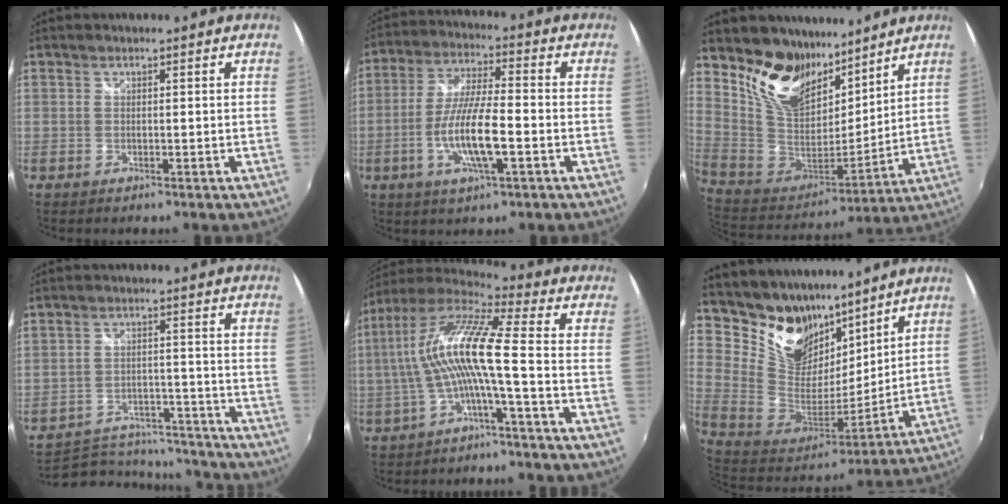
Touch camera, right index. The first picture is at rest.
{"total": 11.5, "force": [-3.6, 2.1, 10.7], "torque": [-0.215, -0.006, -0.067]}
{"total": 18.4, "force": [13.1, 10.1, 8.0], "torque": [-0.182, 0.007, 0.257]}
{"total": 16.0, "force": [-14.4, 5.8, 3.5], "torque": [-0.086, 0.028, -0.188]}
{"total": 12.3, "force": [-1.7, 0.3, 12.2], "torque": [-0.232, 0.010, -0.032]}
{"total": 20.3, "force": [15.1, 11.0, 7.9], "torque": [-0.201, 0.001, 0.290]}